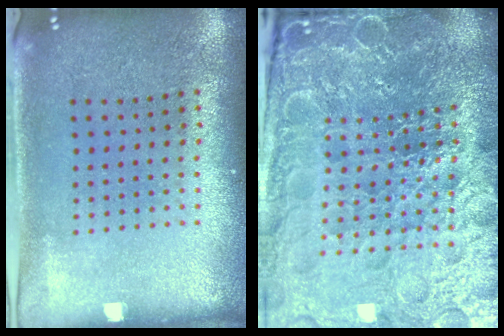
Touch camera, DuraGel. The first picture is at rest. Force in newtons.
{"total": 5.9, "press": 5.4, "slide": 2.4}